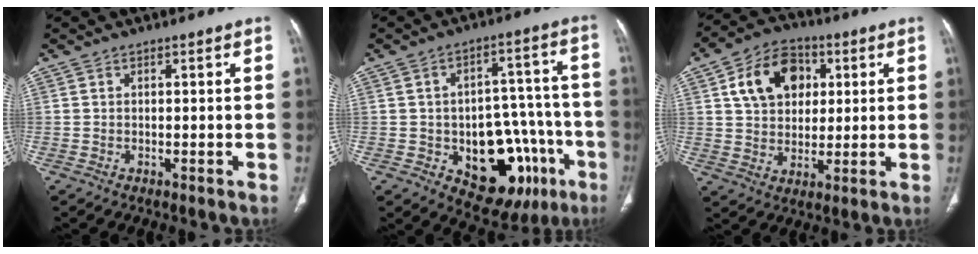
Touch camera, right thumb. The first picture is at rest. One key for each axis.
{"total": 19.5, "fx": -7.2, "fy": 11.7, "fz": 13.9, "tx": -0.141, "ty": 0.046, "tz": -0.080}
{"total": 13.1, "fx": 4.1, "fy": 9.6, "fz": 8.0, "tx": -0.104, "ty": 0.002, "tz": 0.066}